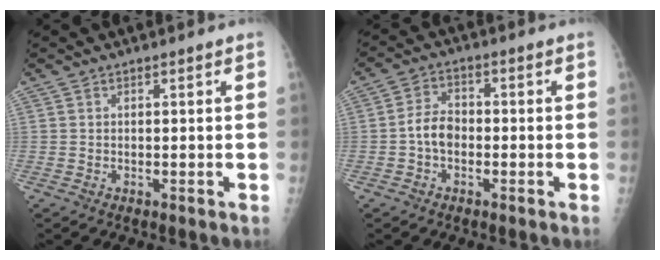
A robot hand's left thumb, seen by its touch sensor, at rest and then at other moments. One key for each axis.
{"total": 4.9, "fx": -1.3, "fy": 3.4, "fz": 3.3, "tx": -0.050, "ty": 0.019, "tz": -0.029}